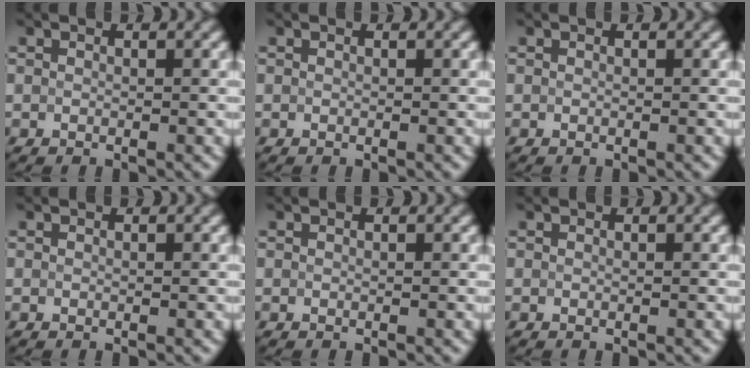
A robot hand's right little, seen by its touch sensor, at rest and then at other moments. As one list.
[{"total": 0.0}, {"total": 0.0}, {"total": 0.0}, {"total": 0.0}, {"total": 0.0}]